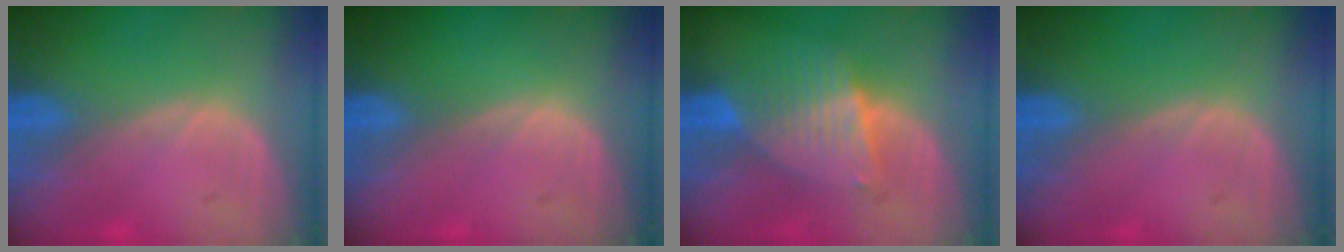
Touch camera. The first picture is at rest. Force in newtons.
{"total": 0.0}
{"total": 6.4, "press": 6.2, "slide": 1.8}
{"total": 0.0}